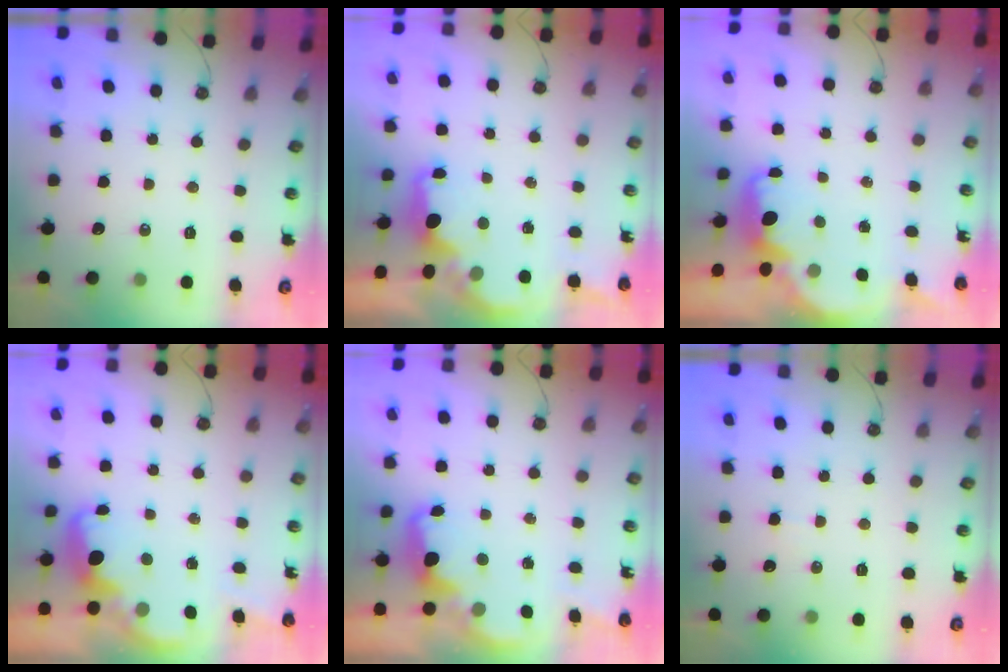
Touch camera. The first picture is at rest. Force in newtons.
{"total": 1.8, "press": 1.6, "slide": 0.7}
{"total": 2.2, "press": 2.1, "slide": 0.7}
{"total": 2.7, "press": 2.6, "slide": 0.6}
{"total": 2.5, "press": 2.5, "slide": 0.5}
{"total": 3.7, "press": 3.5, "slide": 1.0}